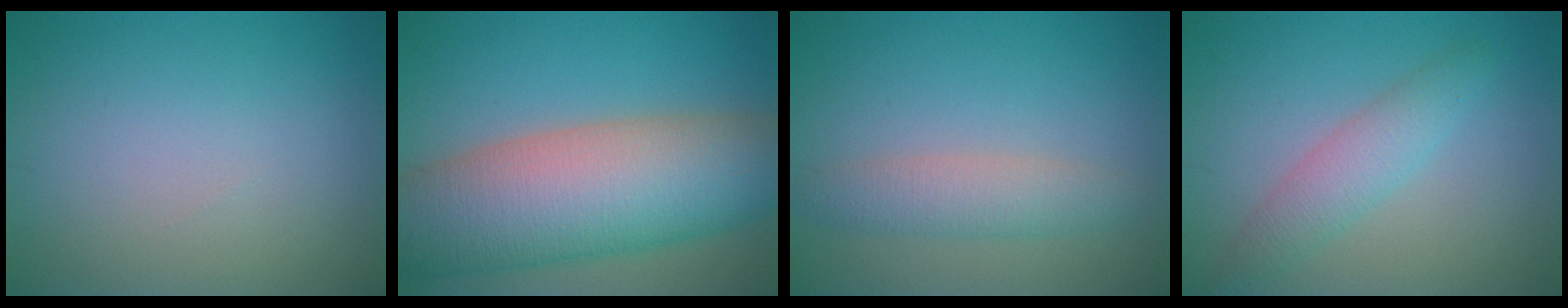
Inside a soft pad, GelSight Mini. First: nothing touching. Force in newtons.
{"total": 13.3, "press": 13.3, "slide": 0.7}
{"total": 3.0, "press": 3.0, "slide": 0.0}
{"total": 2.9, "press": 2.9, "slide": 0.1}